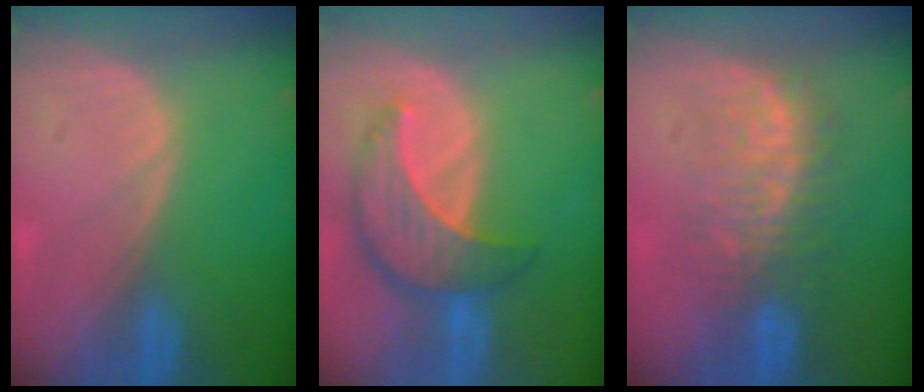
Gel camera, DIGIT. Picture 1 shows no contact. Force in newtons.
{"total": 8.4, "press": 7.6, "slide": 3.6}
{"total": 7.8, "press": 7.7, "slide": 1.3}